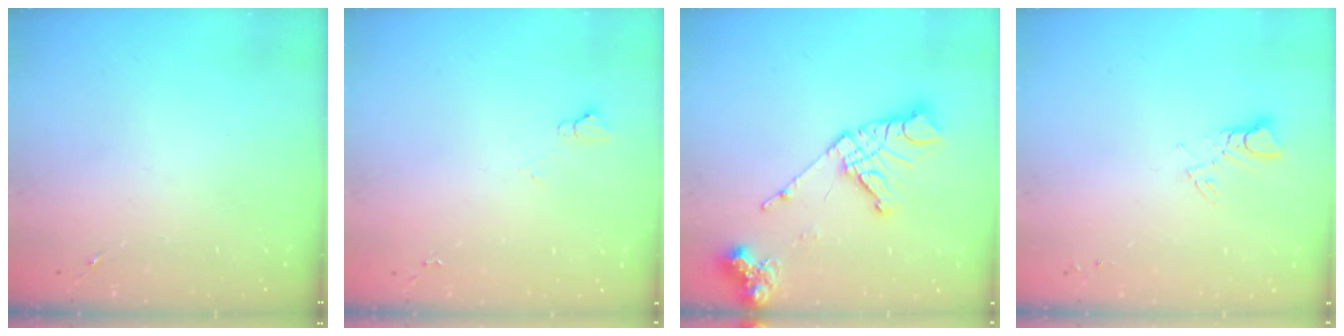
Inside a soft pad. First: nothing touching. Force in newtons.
{"total": 3.6, "press": 3.6, "slide": 0.5}
{"total": 16.8, "press": 16.7, "slide": 2.2}
{"total": 3.8, "press": 3.8, "slide": 0.3}